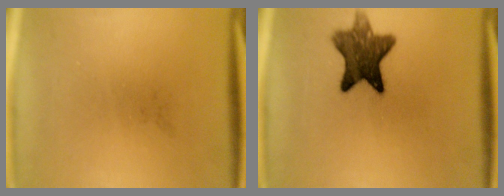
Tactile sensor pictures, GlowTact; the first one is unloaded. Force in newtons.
{"total": 9.5}